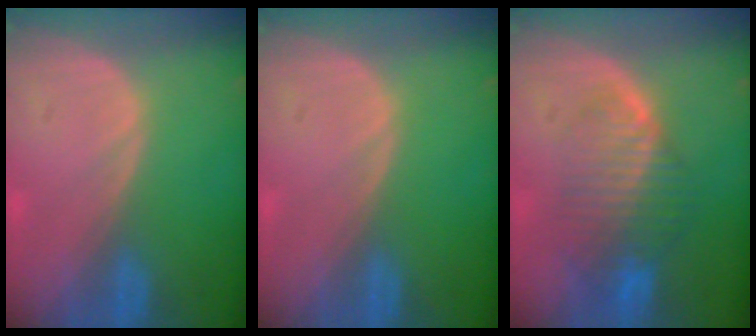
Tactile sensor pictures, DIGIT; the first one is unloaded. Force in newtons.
{"total": 0.0}
{"total": 8.4, "press": 7.3, "slide": 4.1}